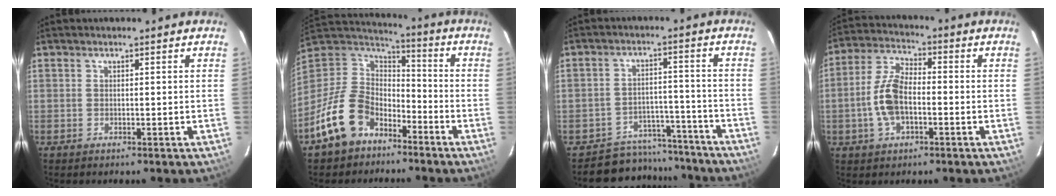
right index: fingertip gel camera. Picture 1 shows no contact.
{"total": 15.3, "force": [-9.3, 10.2, 6.5], "torque": [-0.159, 0.020, -0.156]}
{"total": 10.7, "force": [-9.4, 5.1, 0.4], "torque": [-0.015, 0.047, -0.124]}
{"total": 9.3, "force": [-2.2, 5.0, 7.5], "torque": [-0.161, 0.013, -0.040]}